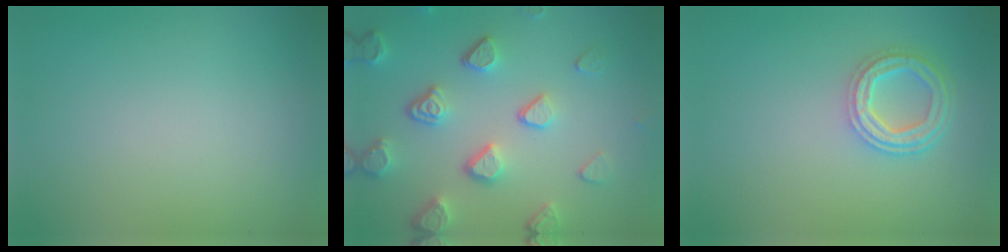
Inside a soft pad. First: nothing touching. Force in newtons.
{"total": 5.0, "press": 3.9, "slide": 3.1}
{"total": 4.2, "press": 3.3, "slide": 2.7}